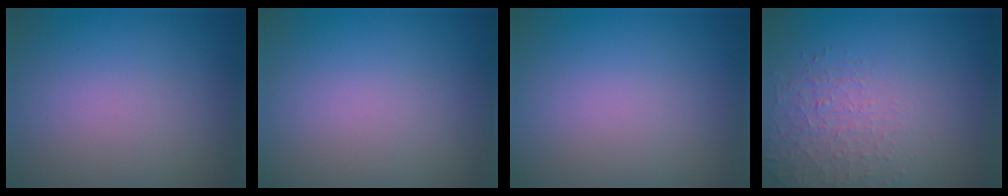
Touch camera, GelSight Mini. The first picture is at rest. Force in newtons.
{"total": 0.0}
{"total": 0.0}
{"total": 1.5, "press": 0.8, "slide": 1.3}